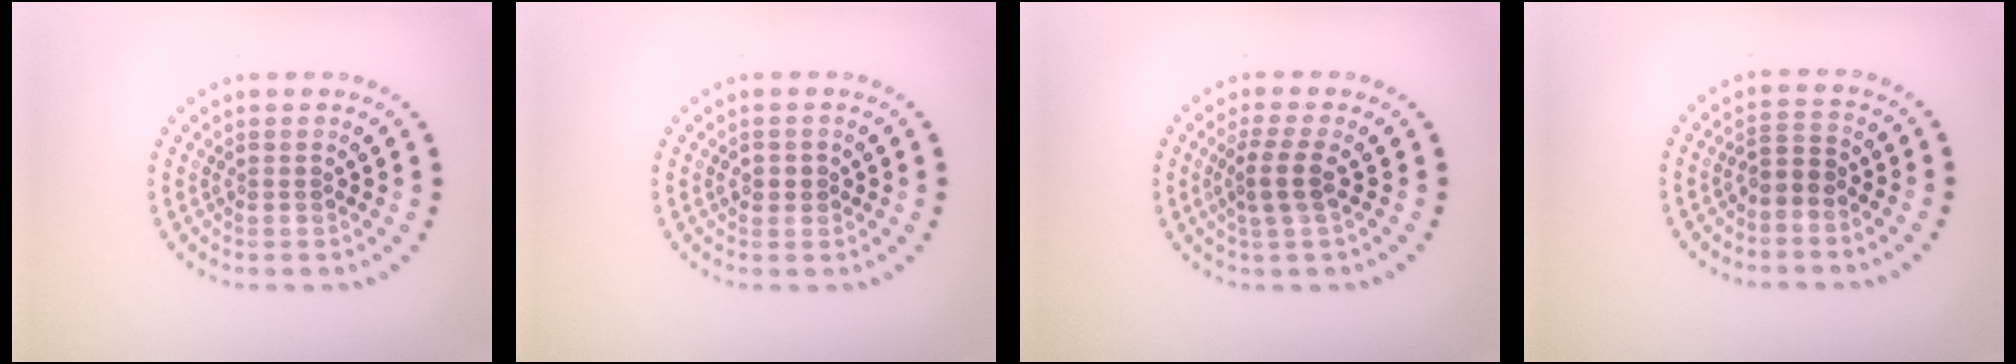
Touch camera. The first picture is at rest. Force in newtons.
{"total": 1.2, "press": 1.2, "slide": 0.3}
{"total": 2.5, "press": 2.1, "slide": 1.4}
{"total": 2.0, "press": 1.5, "slide": 1.2}